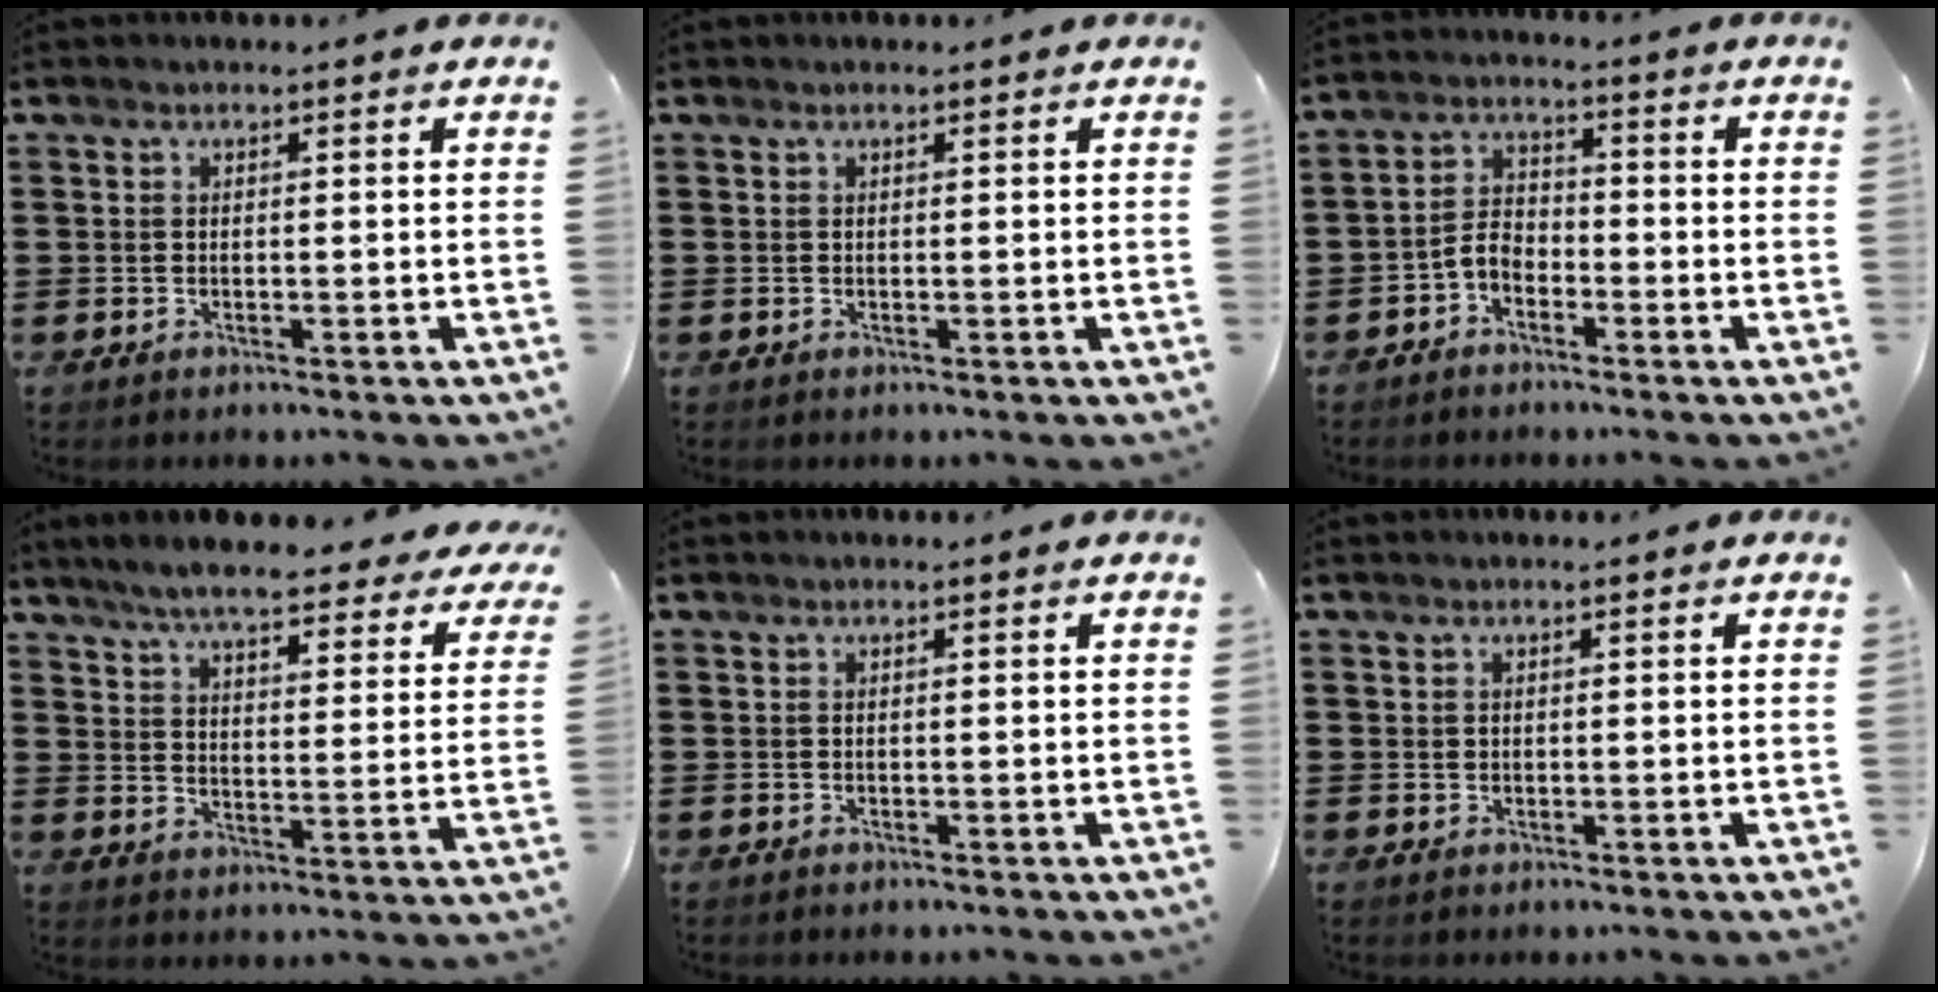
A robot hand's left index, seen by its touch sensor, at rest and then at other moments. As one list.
[{"total": 0.0}, {"total": 3.9, "force": [-2.5, 2.1, 2.1], "torque": [-0.055, 0.006, -0.055]}, {"total": 6.4, "force": [5.9, 0.2, 2.6], "torque": [-0.076, -0.035, 0.101]}, {"total": 0.0}, {"total": 0.6, "force": [0.2, 0.5, 0.1], "torque": [-0.004, 0.003, 0.004]}]